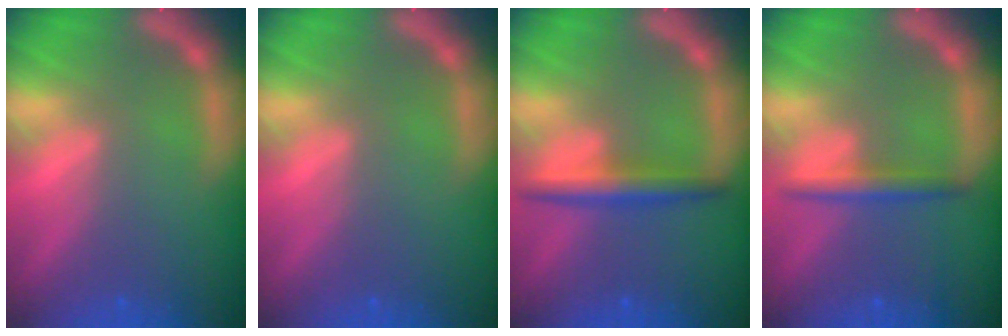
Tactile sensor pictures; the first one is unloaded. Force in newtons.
{"total": 0.0}
{"total": 3.5}
{"total": 2.4}